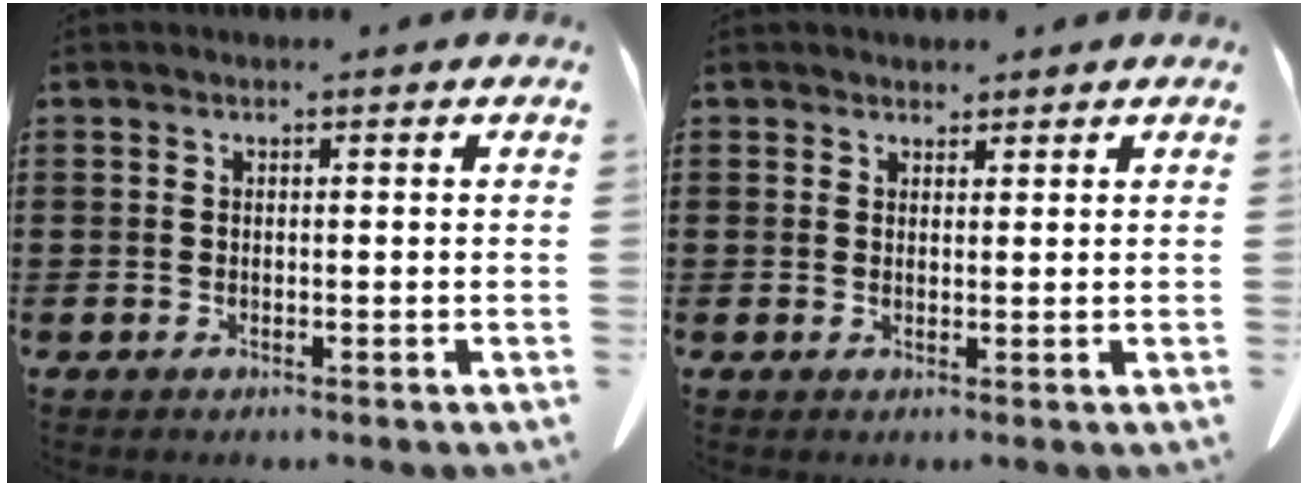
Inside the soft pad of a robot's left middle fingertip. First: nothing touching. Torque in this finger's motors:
{"motor_torque": [-0.49, 0.49, -0.03, 0.00]}